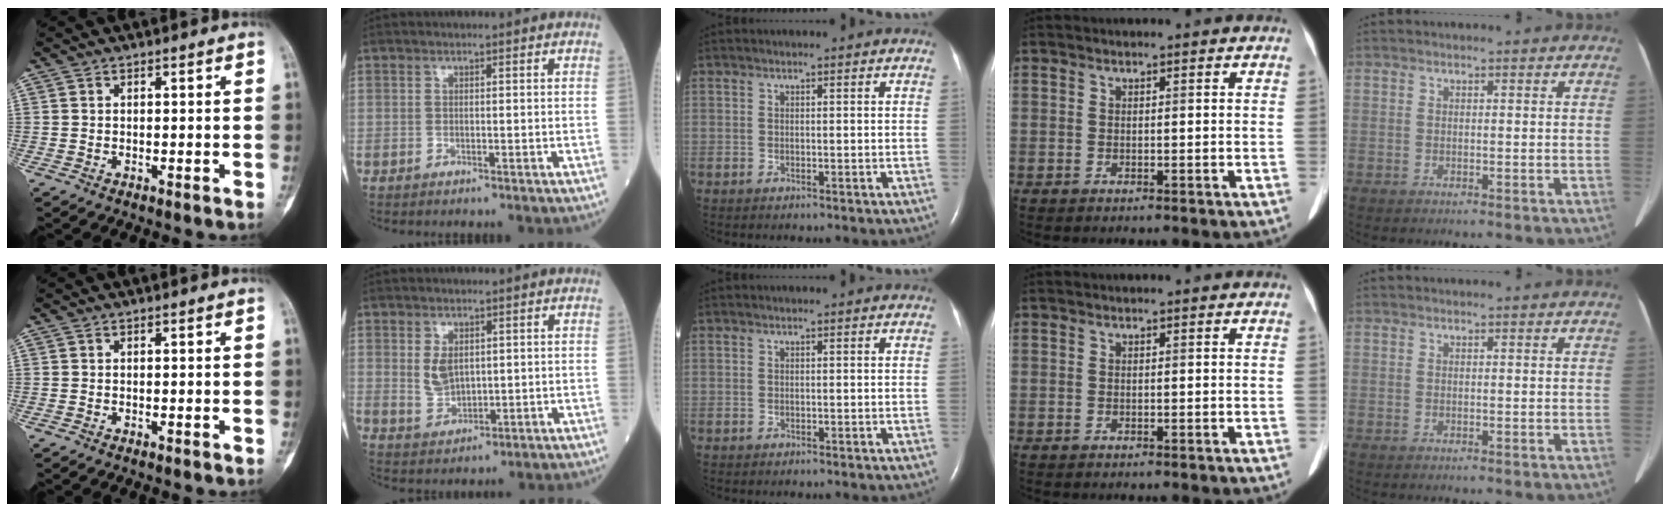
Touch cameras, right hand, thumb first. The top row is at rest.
{"index": {"total": 3.9, "force": [0.9, 2.6, 2.8], "torque": [-0.060, 0.000, 0.028]}}